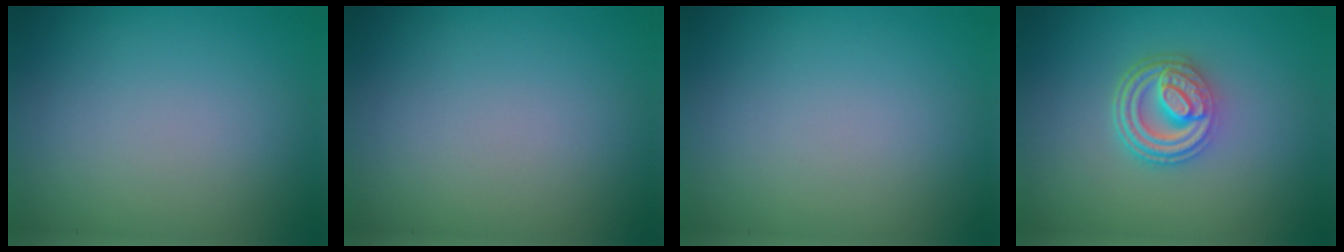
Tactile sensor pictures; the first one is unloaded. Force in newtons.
{"total": 0.0}
{"total": 0.0}
{"total": 4.9, "press": 3.6, "slide": 3.3}